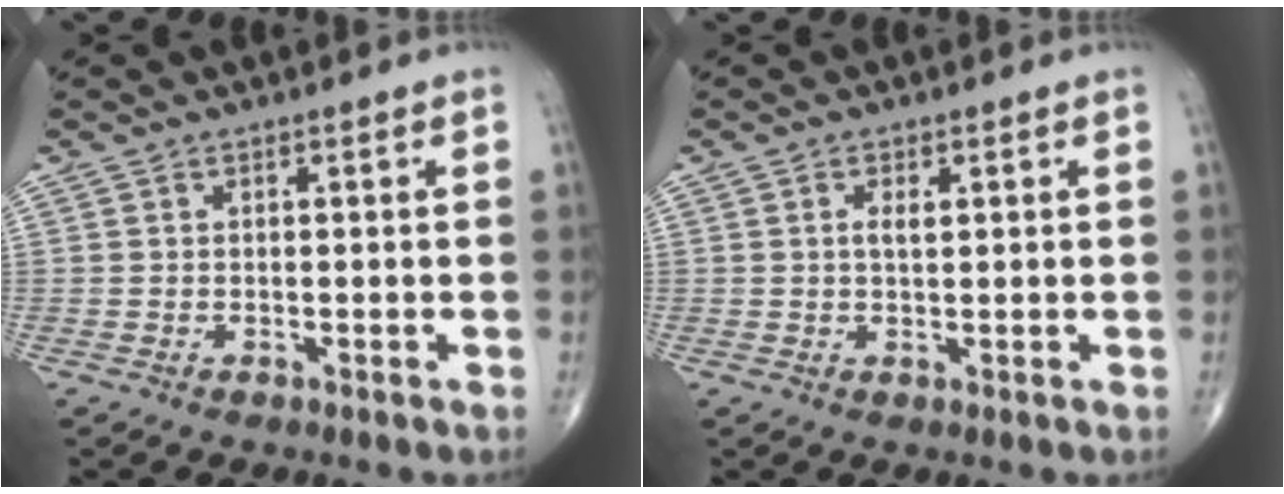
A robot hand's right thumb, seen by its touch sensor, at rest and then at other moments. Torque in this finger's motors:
{"motor_torque": [-0.03, 0.02, 0.08, 0.07, 0.01]}